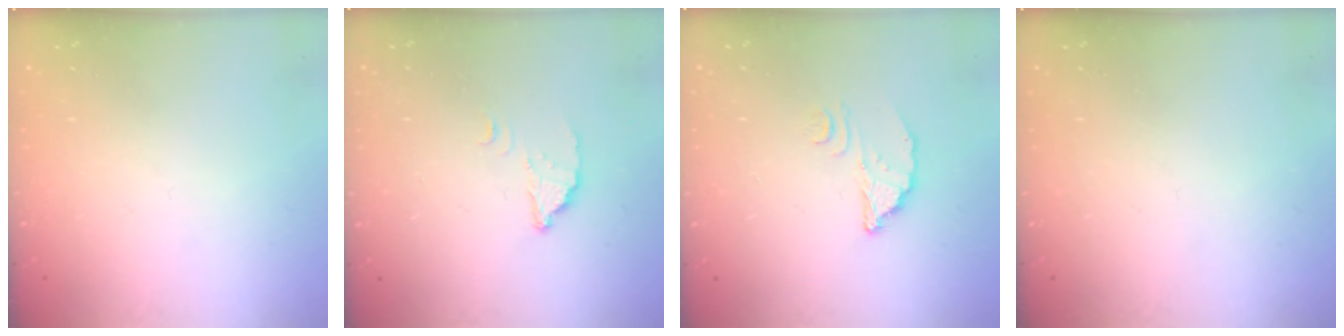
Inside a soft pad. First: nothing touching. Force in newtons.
{"total": 2.7, "press": 2.7, "slide": 0.3}
{"total": 3.5, "press": 3.5, "slide": 0.2}
{"total": 0.0}